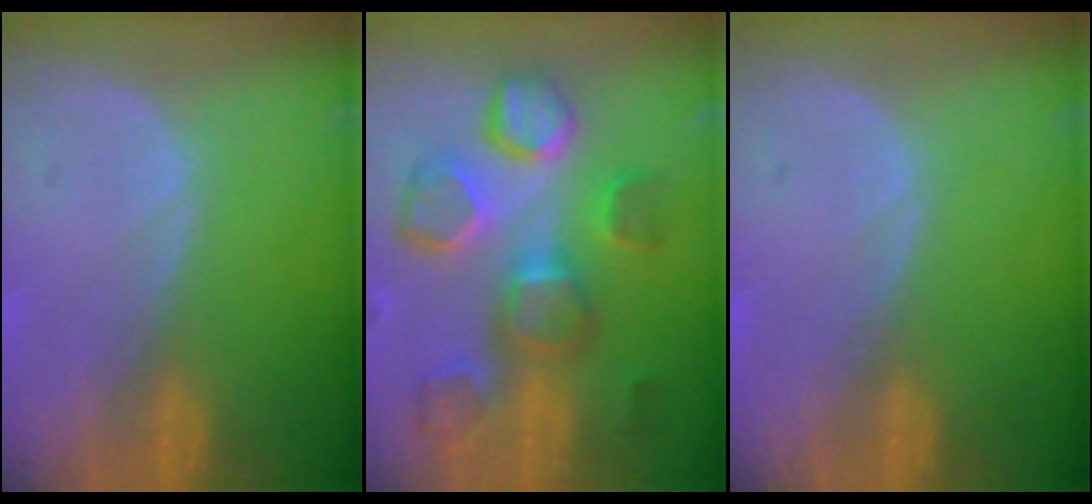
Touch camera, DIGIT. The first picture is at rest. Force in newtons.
{"total": 10.6, "press": 10.3, "slide": 2.2}
{"total": 0.0}